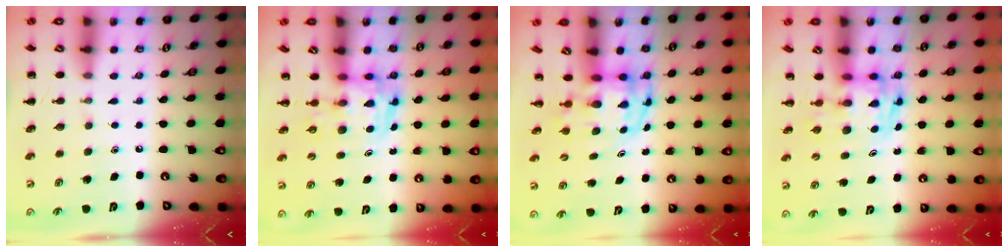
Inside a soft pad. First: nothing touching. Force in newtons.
{"total": 3.6, "press": 3.5, "slide": 0.6}
{"total": 3.8, "press": 3.7, "slide": 0.7}
{"total": 2.8, "press": 2.7, "slide": 0.5}